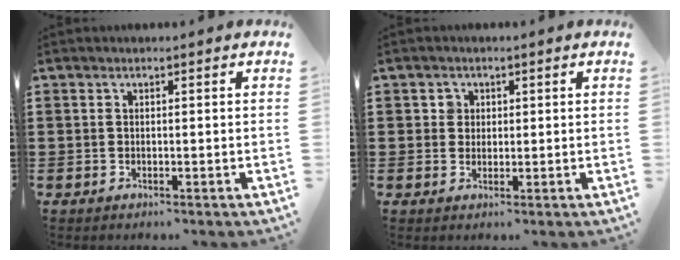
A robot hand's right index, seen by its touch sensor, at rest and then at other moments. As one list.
[{"total": 1.9, "force": [0.5, 1.8, 0.4], "torque": [-0.017, 0.009, 0.007]}]